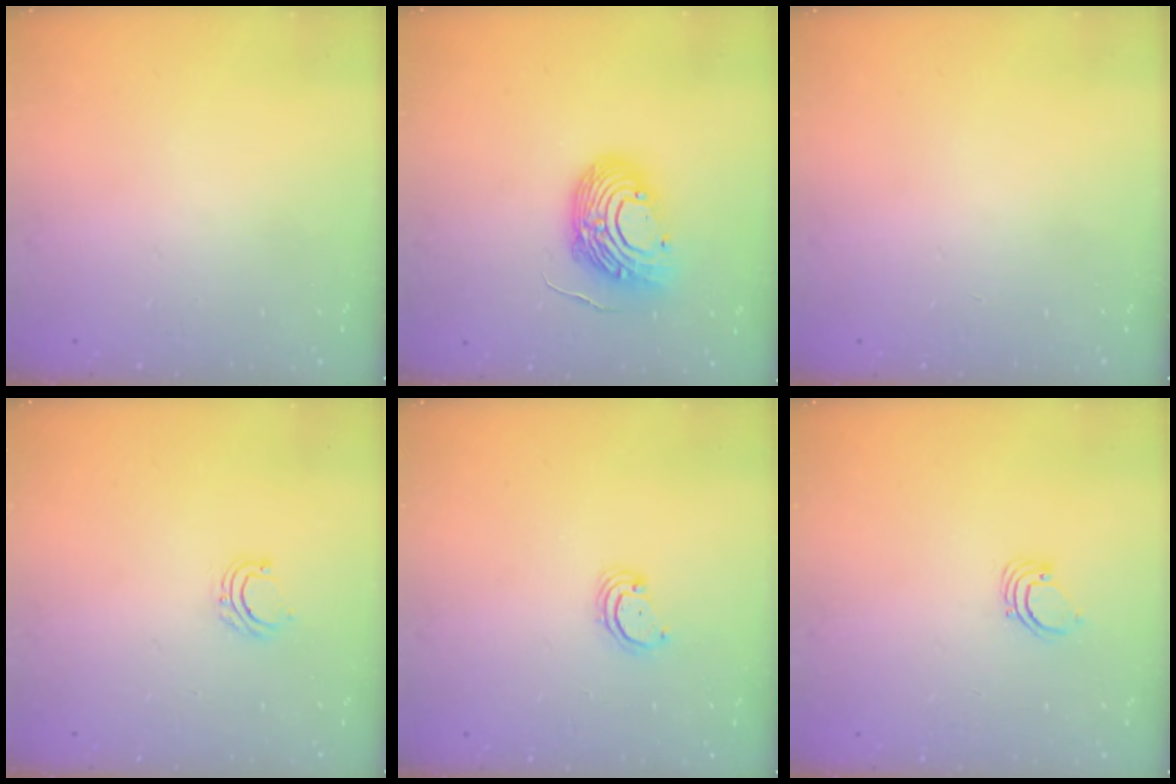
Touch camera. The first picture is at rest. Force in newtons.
{"total": 12.9, "press": 12.9, "slide": 1.2}
{"total": 0.0}
{"total": 4.1, "press": 4.0, "slide": 0.6}
{"total": 2.3, "press": 2.3, "slide": 0.2}
{"total": 2.2, "press": 2.2, "slide": 0.2}